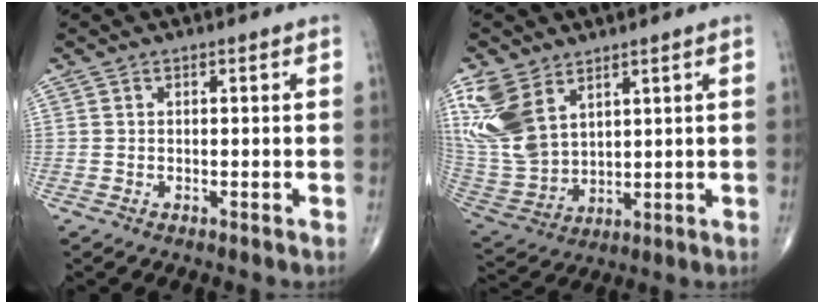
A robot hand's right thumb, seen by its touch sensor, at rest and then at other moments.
{"total": 13.1, "force": [6.7, 7.9, 8.0], "torque": [-0.166, -0.022, 0.157]}